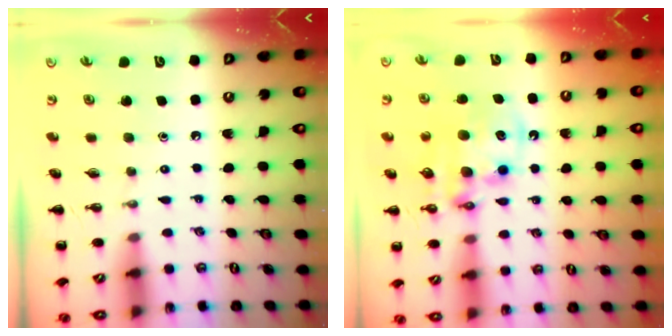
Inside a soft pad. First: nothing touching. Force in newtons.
{"total": 11.2, "press": 10.9, "slide": 2.9}